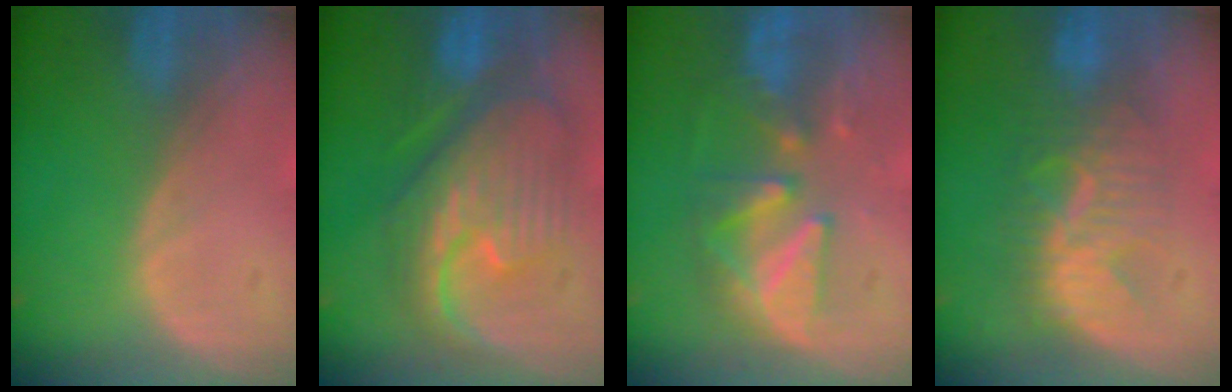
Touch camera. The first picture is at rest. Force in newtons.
{"total": 10.7, "press": 10.7, "slide": 0.9}
{"total": 8.4, "press": 8.1, "slide": 2.1}
{"total": 8.0, "press": 7.8, "slide": 2.0}